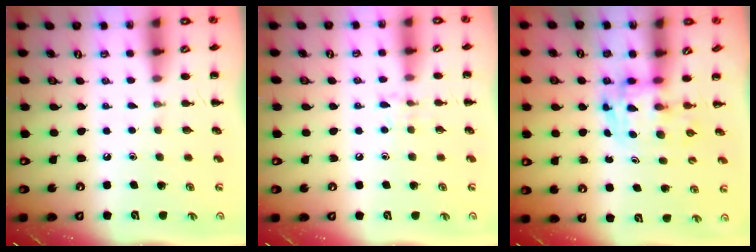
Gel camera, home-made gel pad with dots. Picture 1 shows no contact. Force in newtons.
{"total": 5.7, "press": 5.5, "slide": 1.4}
{"total": 3.5, "press": 3.5, "slide": 0.6}